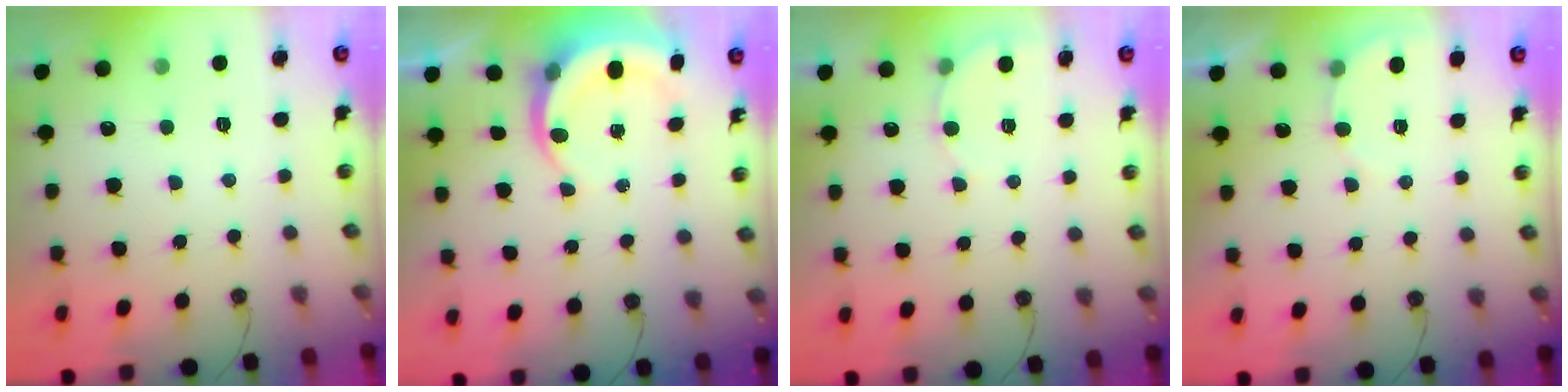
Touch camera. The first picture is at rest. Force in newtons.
{"total": 5.6, "press": 5.6, "slide": 0.4}
{"total": 4.9, "press": 4.8, "slide": 0.4}
{"total": 3.2, "press": 3.2, "slide": 0.3}